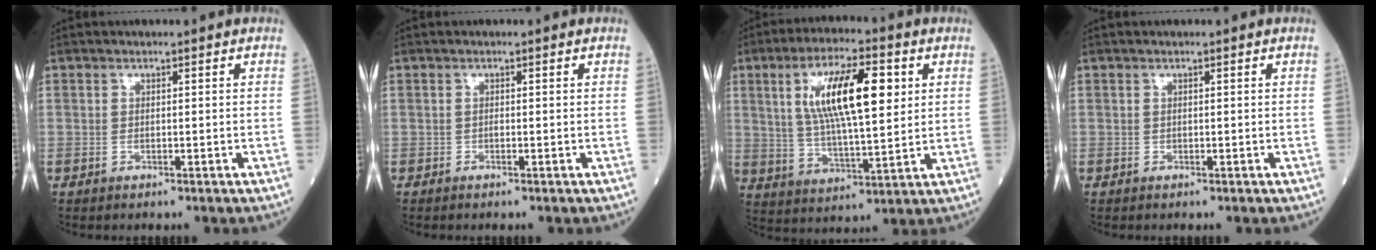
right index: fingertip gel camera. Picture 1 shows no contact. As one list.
[{"total": 0.0}, {"total": 14.4, "force": [4.1, 3.4, 13.4], "torque": [-0.251, 0.013, 0.074]}, {"total": 0.0}]